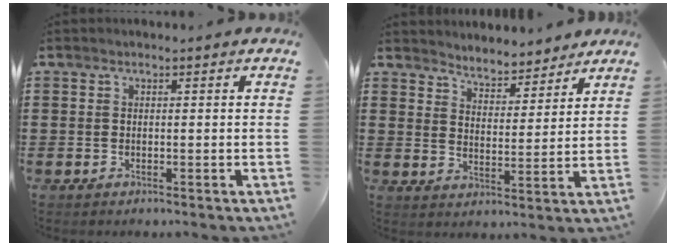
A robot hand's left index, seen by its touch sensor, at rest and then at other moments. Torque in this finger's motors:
{"motor_torque": [0.19, -0.77, 0.02, 0.01]}